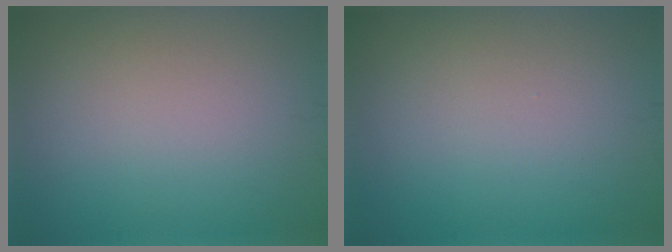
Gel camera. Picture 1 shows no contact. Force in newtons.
{"total": 0.0}